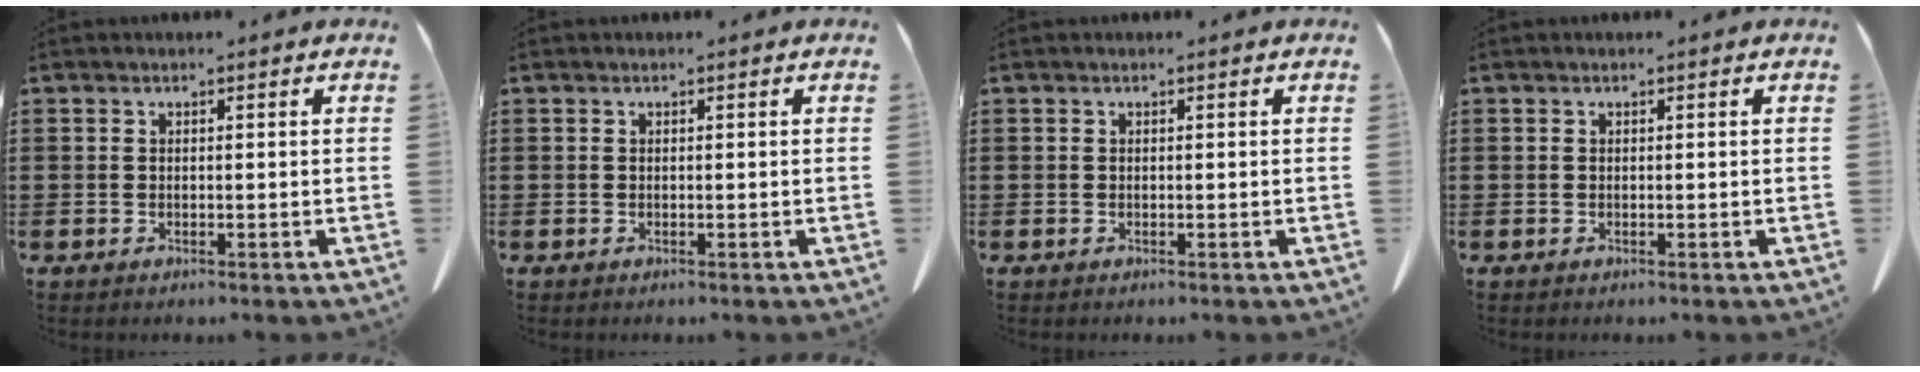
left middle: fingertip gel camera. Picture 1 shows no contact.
{"total": 0.0}
{"total": 0.0}
{"total": 0.0}